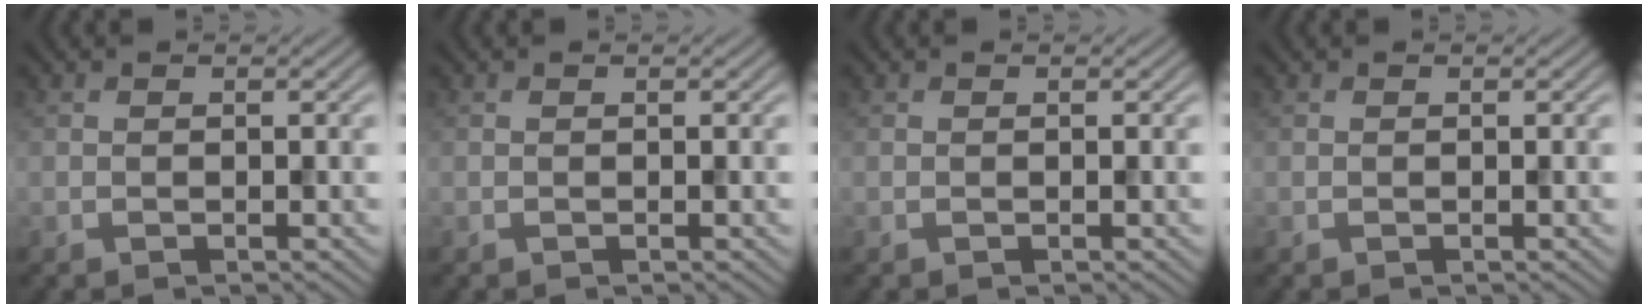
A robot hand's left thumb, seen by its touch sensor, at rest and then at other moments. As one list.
[{"total": 0.0}, {"total": 0.0}, {"total": 0.0}]